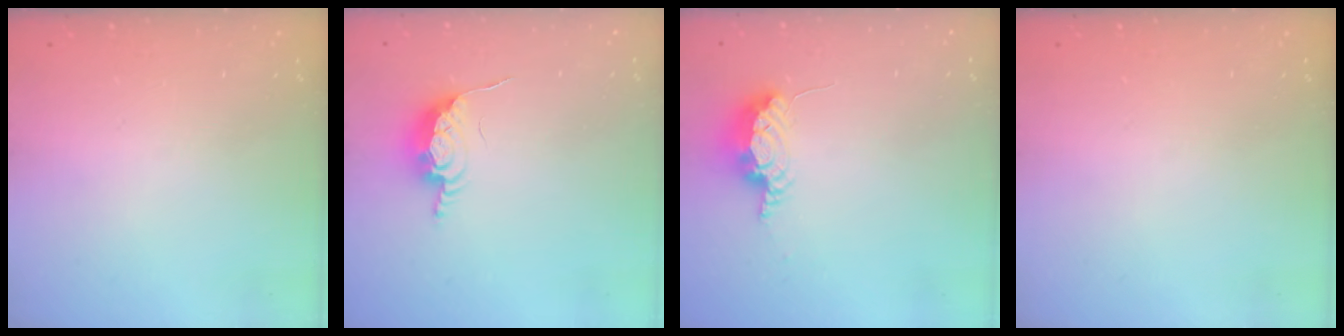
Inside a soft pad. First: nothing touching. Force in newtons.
{"total": 8.6, "press": 8.5, "slide": 0.9}
{"total": 7.9, "press": 7.5, "slide": 2.3}
{"total": 0.0}